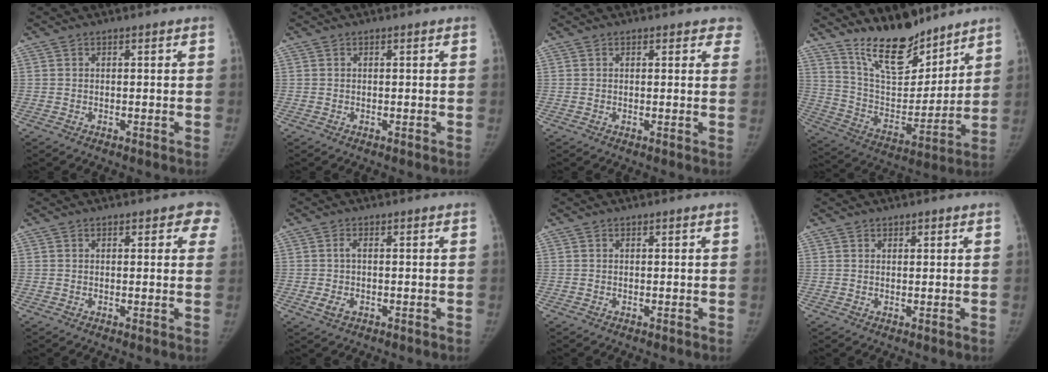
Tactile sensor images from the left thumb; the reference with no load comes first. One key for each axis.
{"total": 0.0}
{"total": 3.2, "fx": 2.6, "fy": 1.5, "fz": 0.9, "tx": 0.026, "ty": -0.006, "tz": 0.014}
{"total": 16.3, "fx": 13.2, "fy": 6.0, "fz": 7.4, "tx": -0.083, "ty": -0.092, "tz": 0.241}
{"total": 4.0, "fx": 2.4, "fy": 2.0, "fz": 2.6, "tx": 0.008, "ty": -0.003, "tz": 0.016}
{"total": 3.0, "fx": -0.6, "fy": 1.6, "fz": 2.5, "tx": -0.058, "ty": 0.005, "tz": -0.011}
{"total": 0.0}
{"total": 1.0, "fx": 0.7, "fy": 0.6, "fz": 0.3, "tx": 0.006, "ty": -0.003, "tz": 0.008}